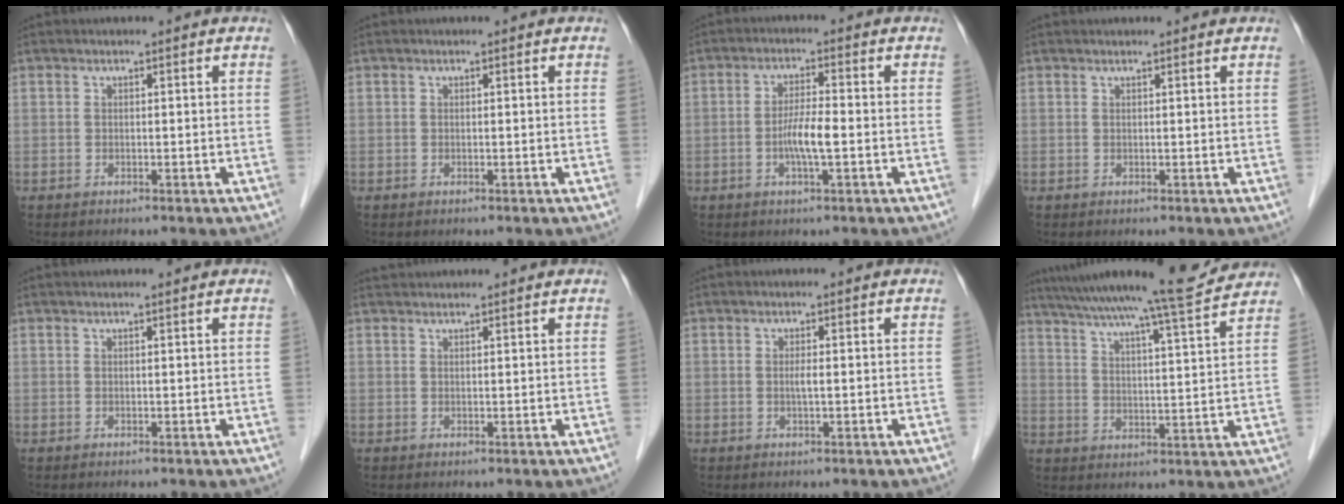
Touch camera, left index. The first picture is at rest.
{"total": 0.0}
{"total": 4.6, "force": [-1.1, 0.3, 4.4], "torque": [-0.091, -0.002, -0.023]}
{"total": 0.8, "force": [0.8, 0.0, 0.2], "torque": [-0.010, 0.007, 0.012]}
{"total": 0.9, "force": [0.8, 0.0, 0.4], "torque": [-0.010, 0.007, 0.014]}
{"total": 3.6, "force": [3.5, 0.3, 0.7], "torque": [-0.009, 0.030, 0.048]}
{"total": 1.2, "force": [-0.1, 0.0, 1.2], "torque": [-0.026, -0.001, -0.001]}
{"total": 16.4, "force": [14.9, -0.9, 6.9], "torque": [-0.119, -0.007, 0.214]}